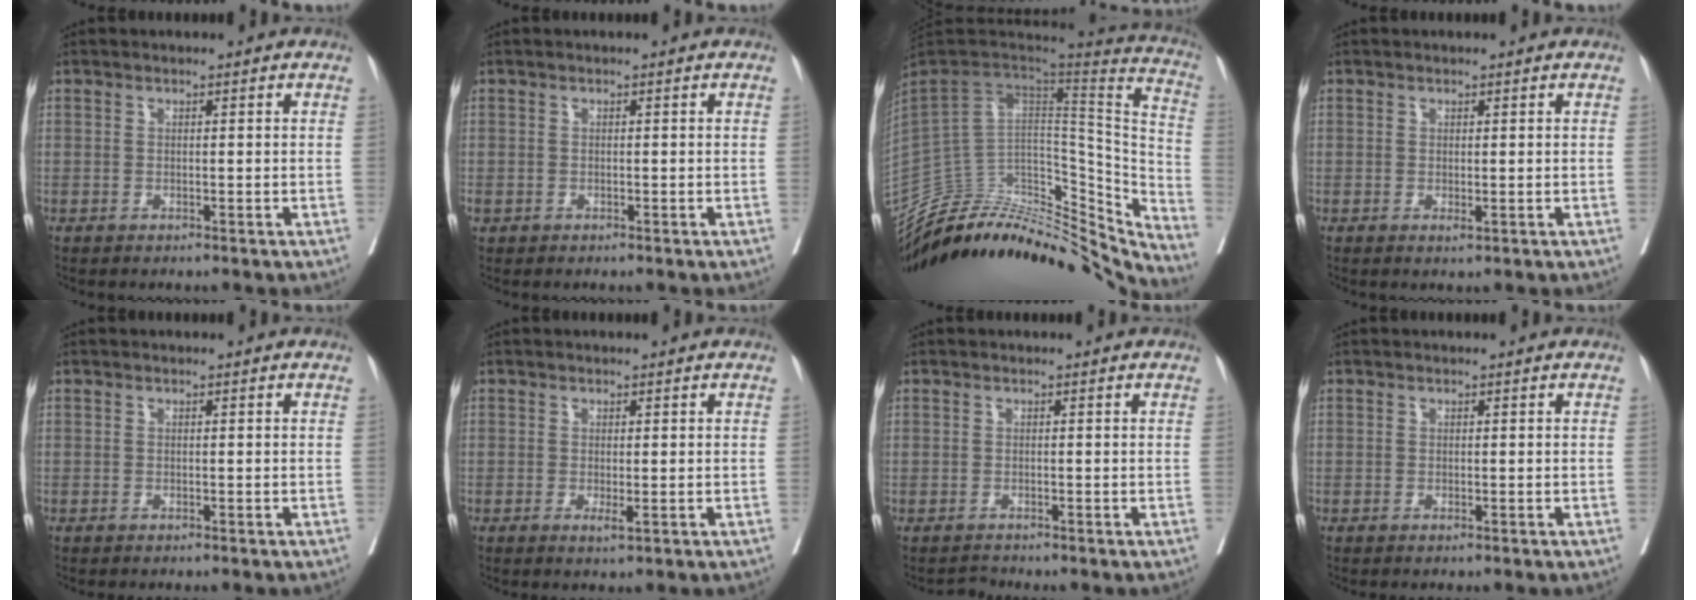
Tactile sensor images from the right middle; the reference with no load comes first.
{"total": 0.8, "force": [-0.4, 0.7, 0.3], "torque": [-0.012, 0.002, -0.005]}
{"total": 38.4, "force": [-33.7, 12.1, 13.9], "torque": [-0.208, -0.010, -0.463]}
{"total": 0.6, "force": [0.0, 0.2, 0.6], "torque": [-0.011, -0.004, 0.001]}
{"total": 0.0}
{"total": 1.2, "force": [-0.3, 0.2, 1.2], "torque": [-0.021, -0.006, -0.002]}
{"total": 0.9, "force": [-0.7, 0.5, -0.4], "torque": [0.001, -0.004, -0.014]}
{"total": 0.0}